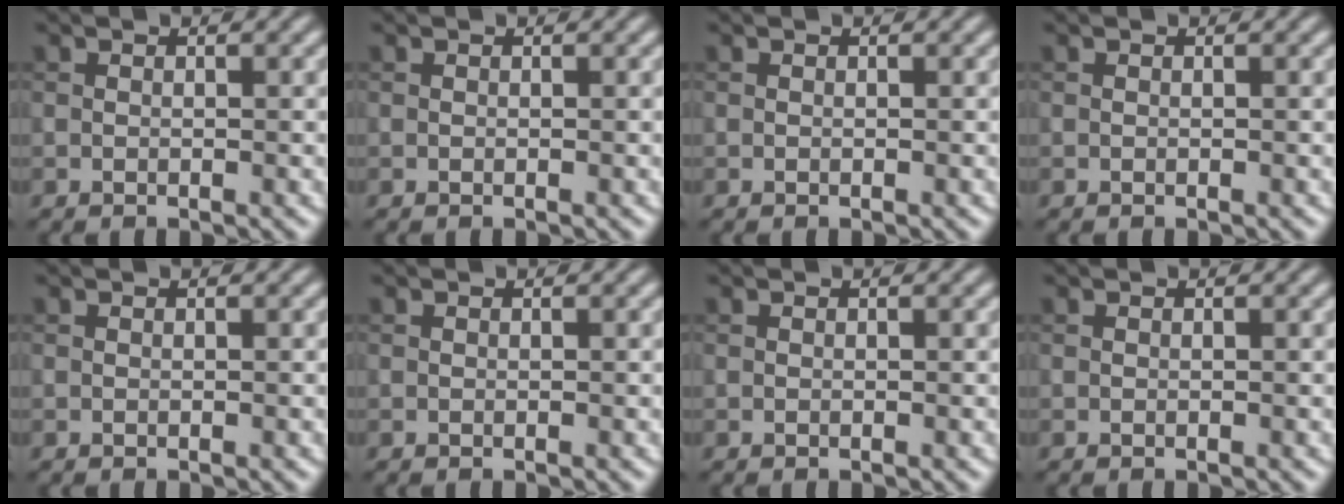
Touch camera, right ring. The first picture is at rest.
{"total": 0.0}
{"total": 0.0}
{"total": 0.0}
{"total": 0.0}
{"total": 0.0}
{"total": 0.0}
{"total": 0.0}